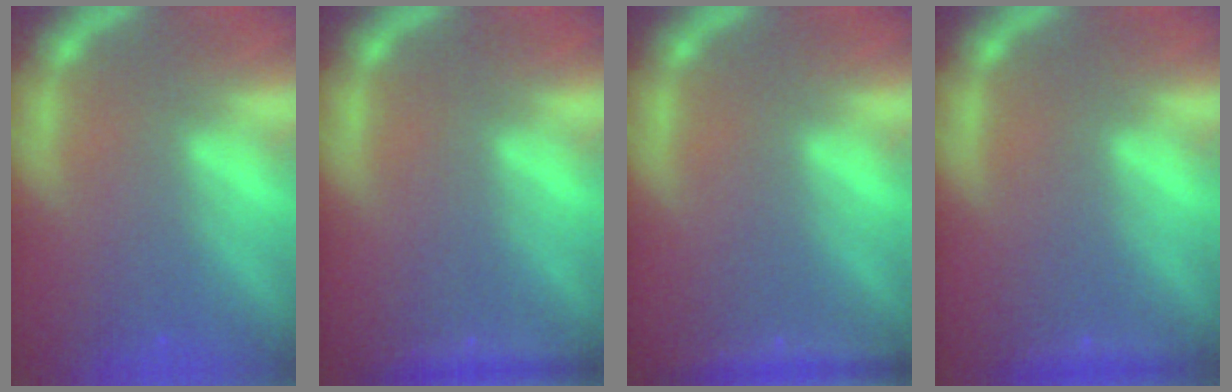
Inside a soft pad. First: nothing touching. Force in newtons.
{"total": 2.4}
{"total": 3.5}
{"total": 1.4}